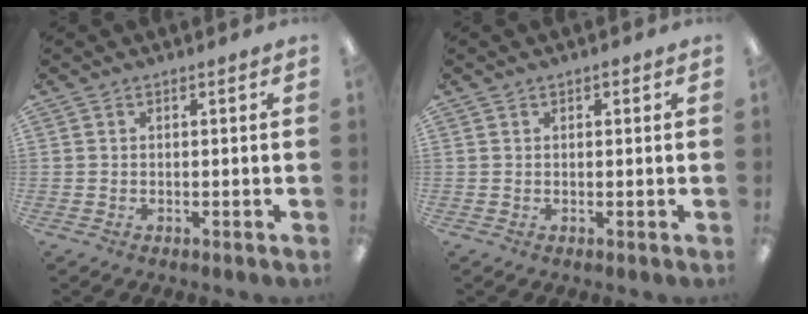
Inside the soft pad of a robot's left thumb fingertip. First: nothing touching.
{"total": 0.7, "force": [0.5, 0.4, 0.3], "torque": [-0.007, 0.003, 0.008]}